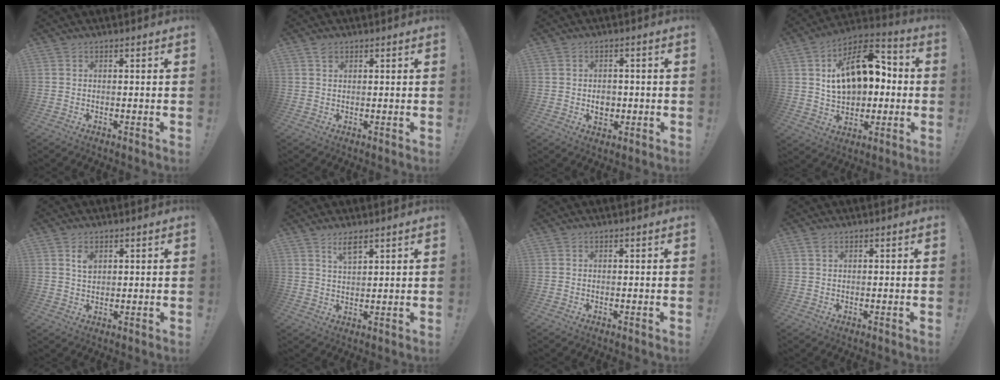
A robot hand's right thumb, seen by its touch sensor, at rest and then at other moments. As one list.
[{"total": 1.4, "force": [1.0, 0.9, 0.3], "torque": [0.009, -0.007, 0.016]}, {"total": 4.7, "force": [-1.0, 3.9, 2.4], "torque": [-0.030, 0.004, -0.017]}, {"total": 18.7, "force": [4.1, 11.8, 13.9], "torque": [-0.207, -0.005, 0.077]}, {"total": 3.2, "force": [1.6, 2.1, 1.8], "torque": [-0.017, -0.011, 0.024]}, {"total": 4.6, "force": [3.4, 1.5, 2.7], "torque": [-0.047, -0.016, 0.059]}, {"total": 0.0}, {"total": 0.8, "force": [0.6, 0.5, 0.4], "torque": [-0.001, -0.002, 0.009]}]